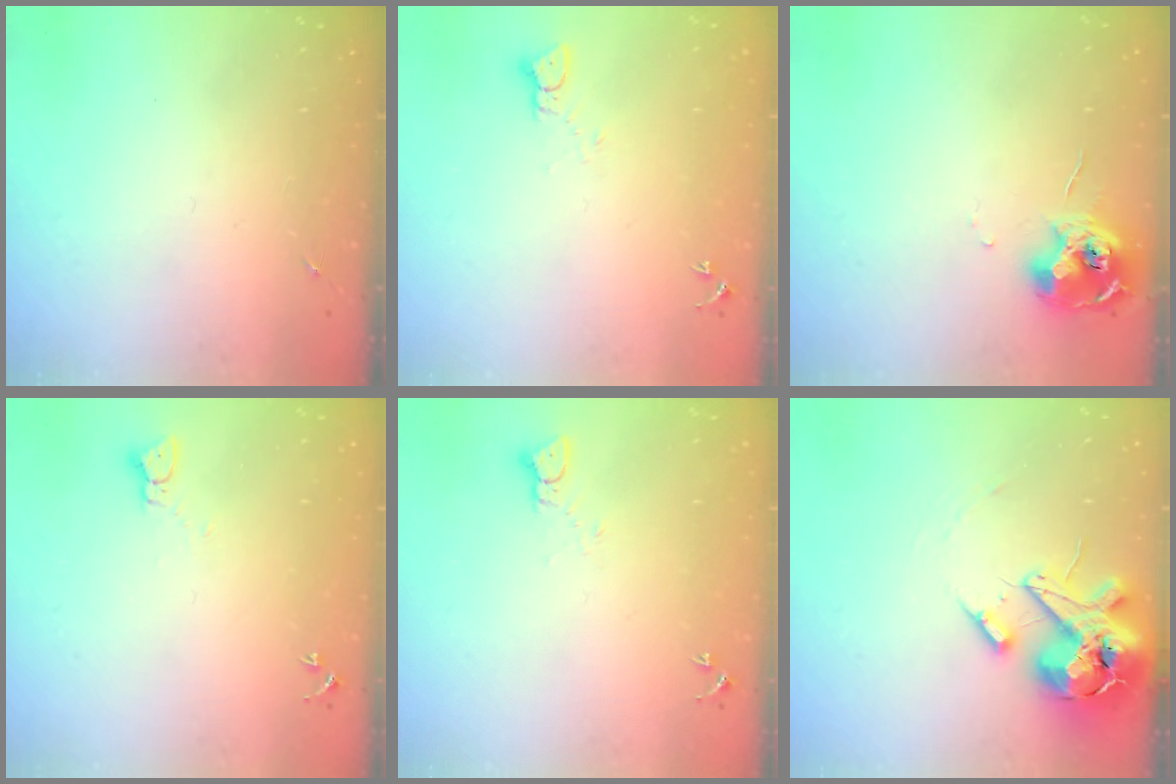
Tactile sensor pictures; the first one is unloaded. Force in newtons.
{"total": 2.4, "press": 2.4, "slide": 0.2}
{"total": 11.7, "press": 11.6, "slide": 1.0}
{"total": 2.3, "press": 2.3, "slide": 0.3}
{"total": 2.4, "press": 2.4, "slide": 0.2}
{"total": 16.2, "press": 16.0, "slide": 2.7}